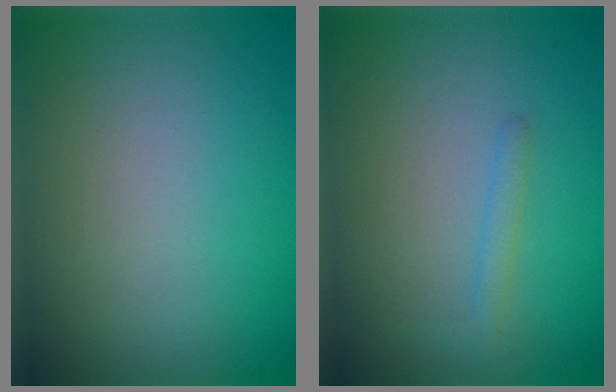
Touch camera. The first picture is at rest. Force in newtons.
{"total": 1.1, "press": 1.1, "slide": 0.0}